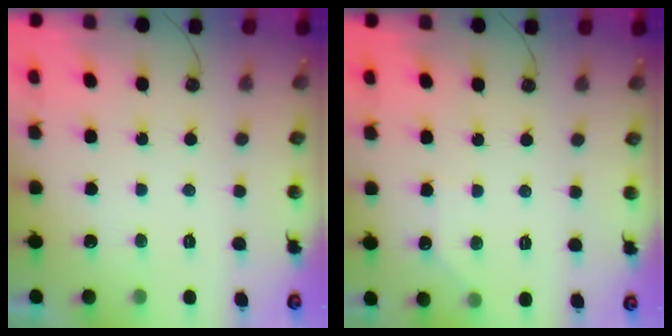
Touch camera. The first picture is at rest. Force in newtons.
{"total": 3.3, "press": 3.3, "slide": 0.5}